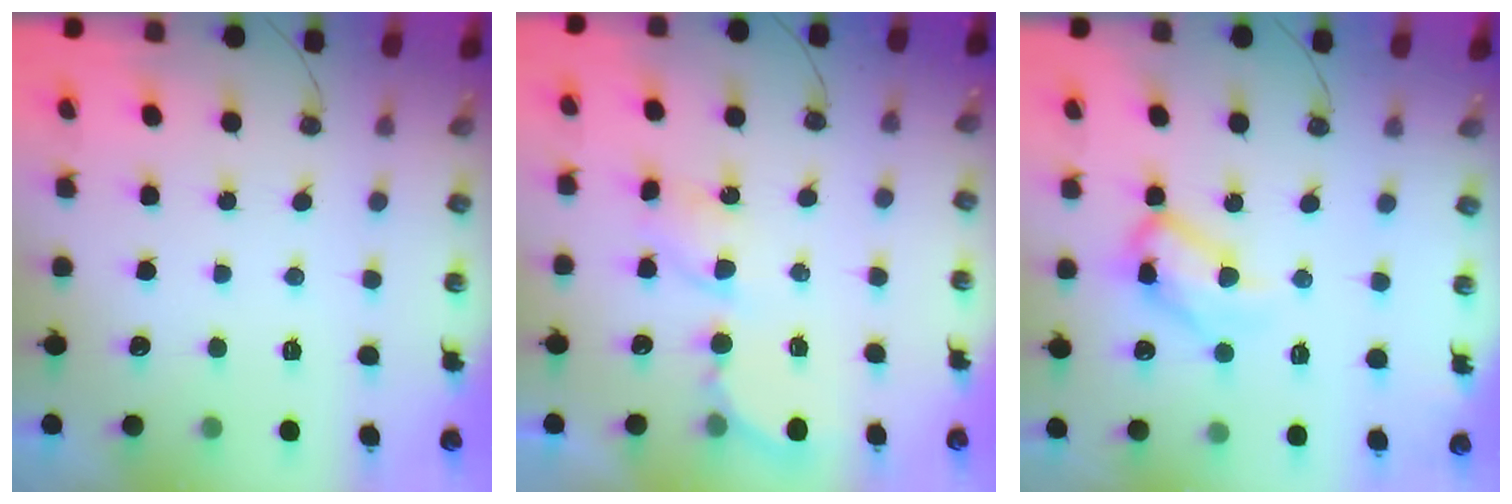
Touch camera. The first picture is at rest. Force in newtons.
{"total": 7.0, "press": 7.0, "slide": 0.4}
{"total": 12.4, "press": 12.3, "slide": 1.6}